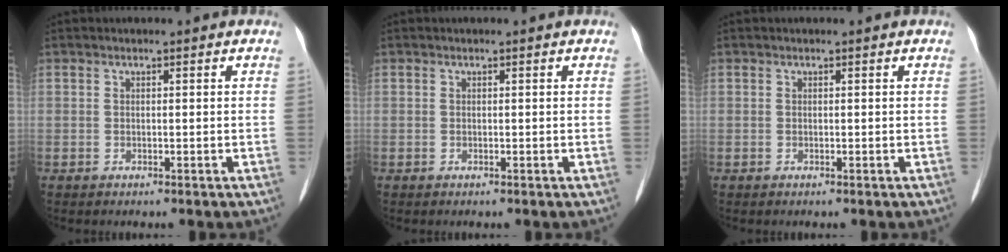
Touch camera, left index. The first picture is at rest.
{"total": 0.0}
{"total": 0.0}